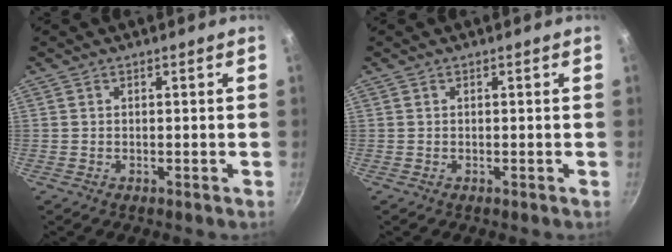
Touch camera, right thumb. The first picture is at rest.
{"total": 0.0}